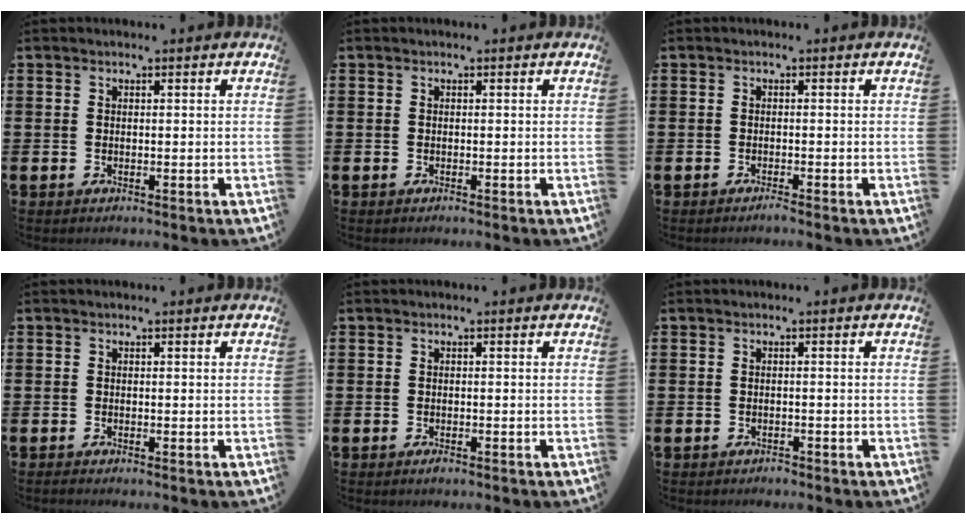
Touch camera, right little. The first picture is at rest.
{"total": 0.0}
{"total": 0.8, "force": [-0.7, -0.1, 0.4], "torque": [-0.007, -0.003, -0.013]}
{"total": 0.0}
{"total": 0.6, "force": [-0.3, 0.2, 0.5], "torque": [-0.010, -0.001, -0.006]}
{"total": 0.5, "force": [-0.5, 0.1, 0.0], "torque": [-0.003, -0.001, -0.011]}